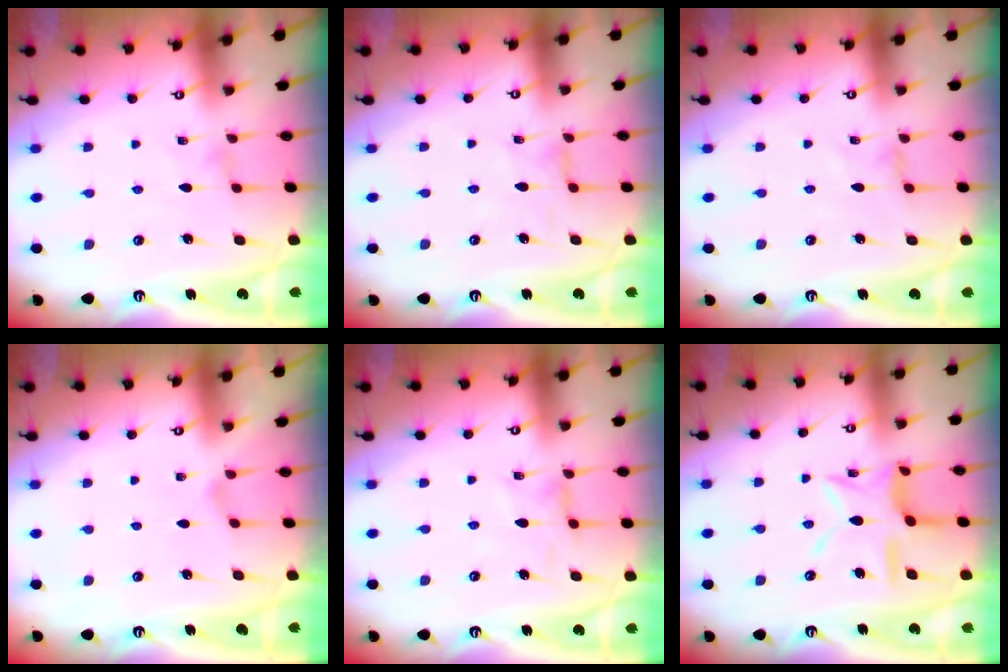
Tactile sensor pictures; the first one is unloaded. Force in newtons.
{"total": 1.7, "press": 1.6, "slide": 0.1}
{"total": 0.0}
{"total": 0.7, "press": 0.6, "slide": 0.2}
{"total": 1.7, "press": 1.7, "slide": 0.5}
{"total": 12.4, "press": 12.4, "slide": 0.9}